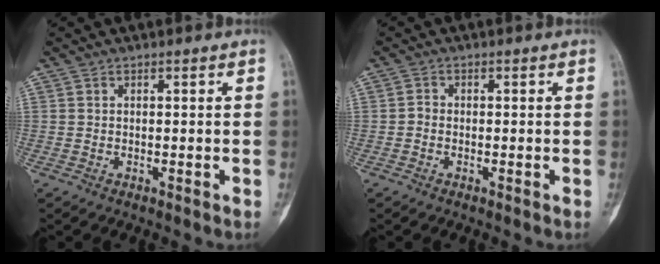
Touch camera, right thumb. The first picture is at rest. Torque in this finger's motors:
{"motor_torque": [0.38, 0.43, 0.01, -0.20, -0.03]}